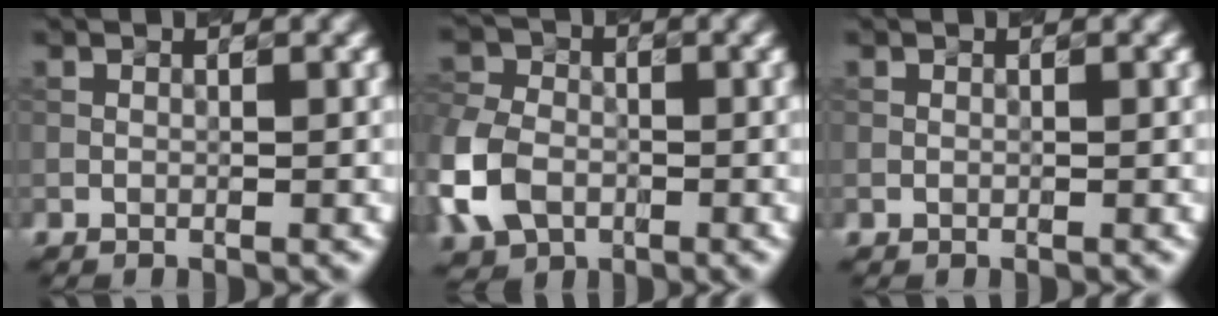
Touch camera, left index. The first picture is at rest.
{"total": 7.9, "force": [-2.7, 5.7, 4.8], "torque": [-0.131, -0.011, -0.068]}
{"total": 0.0}